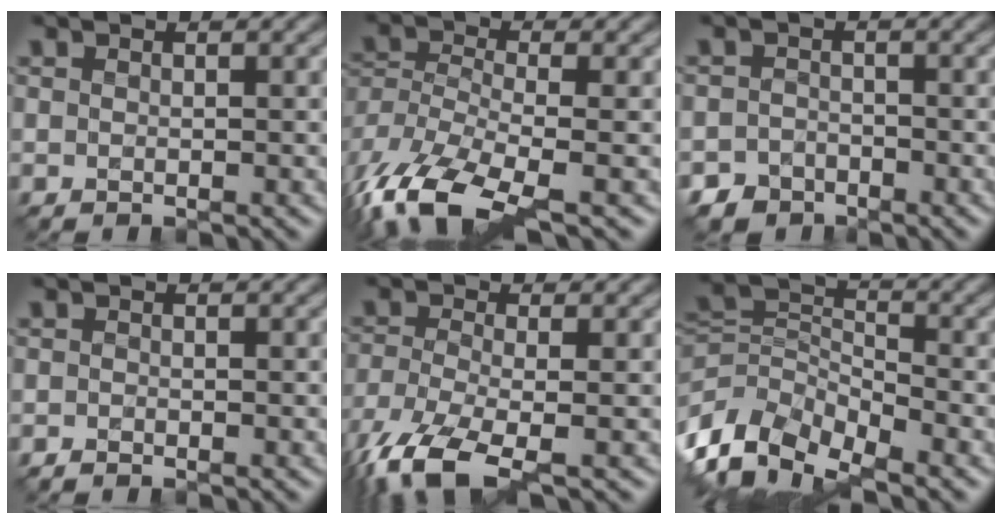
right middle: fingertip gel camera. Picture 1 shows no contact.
{"total": 10.4, "force": [-6.2, 4.1, 7.2], "torque": [-0.163, -0.019, -0.124]}
{"total": 3.8, "force": [-3.0, 2.4, 0.3], "torque": [0.020, 0.000, -0.052]}
{"total": 0.5, "force": [-0.5, 0.1, 0.1], "torque": [0.000, -0.002, -0.011]}
{"total": 8.3, "force": [-5.1, 2.8, 5.9], "torque": [-0.139, -0.031, -0.103]}
{"total": 8.3, "force": [-4.6, 4.6, 5.2], "torque": [-0.101, -0.011, -0.097]}